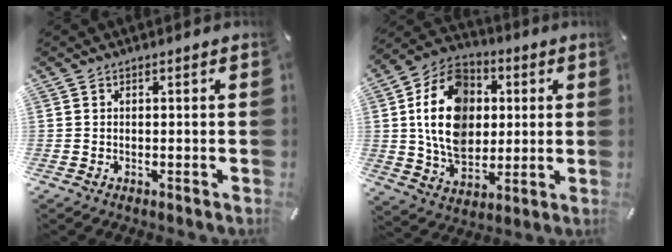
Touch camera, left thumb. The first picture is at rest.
{"total": 18.0, "force": [2.0, 13.9, 11.2], "torque": [-0.220, 0.009, 0.035]}